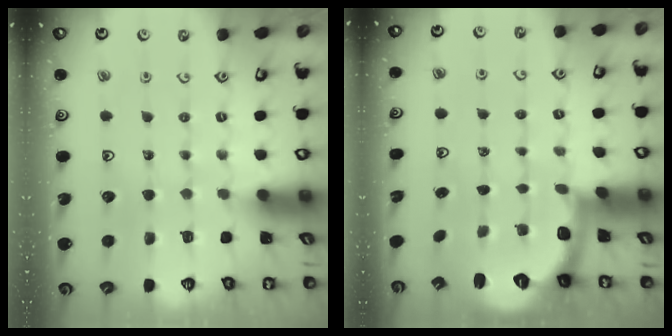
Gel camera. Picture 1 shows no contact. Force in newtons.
{"total": 2.7, "press": 1.6, "slide": 2.1}